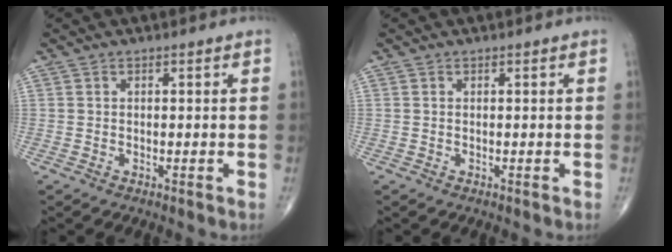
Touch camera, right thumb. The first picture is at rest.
{"total": 0.0}